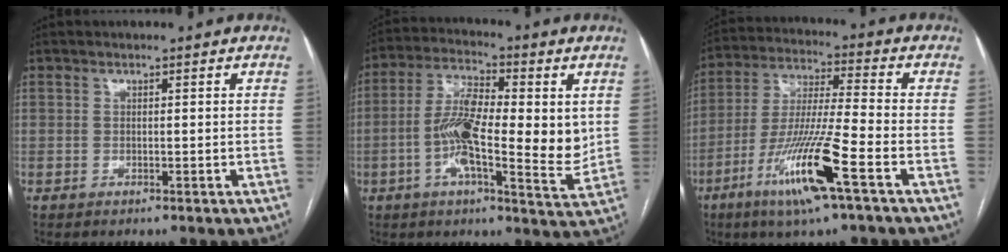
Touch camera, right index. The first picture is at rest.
{"total": 15.1, "force": [0.1, 4.4, 14.4], "torque": [-0.246, 0.003, -0.006]}
{"total": 14.4, "force": [-6.9, 0.0, 12.7], "torque": [-0.257, -0.021, -0.128]}